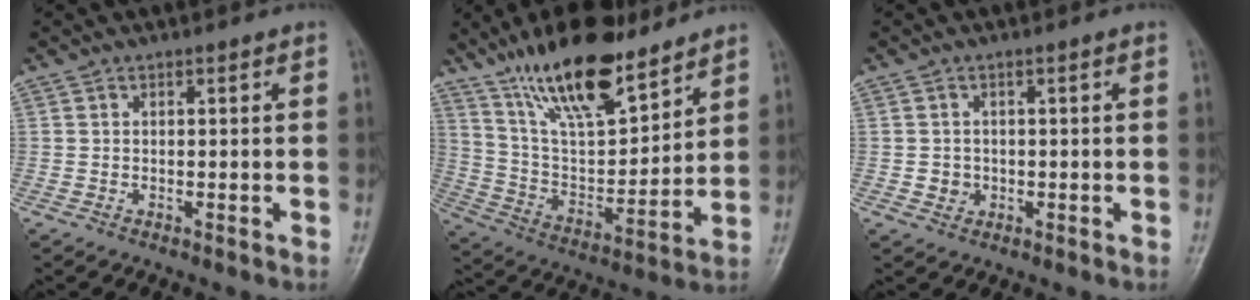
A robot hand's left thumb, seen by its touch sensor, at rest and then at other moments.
{"total": 20.0, "force": [14.3, 6.9, 12.1], "torque": [-0.172, -0.070, 0.260]}
{"total": 2.1, "force": [-0.3, 2.0, 0.6], "torque": [0.001, 0.006, -0.002]}